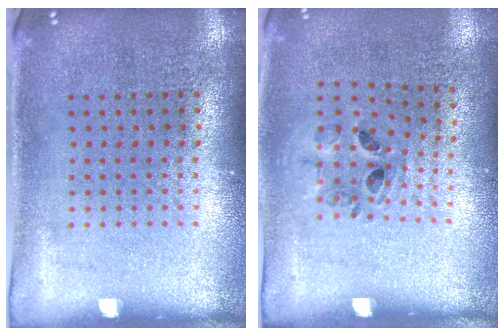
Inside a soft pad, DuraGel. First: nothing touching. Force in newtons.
{"total": 0.9, "press": 0.8, "slide": 0.3}